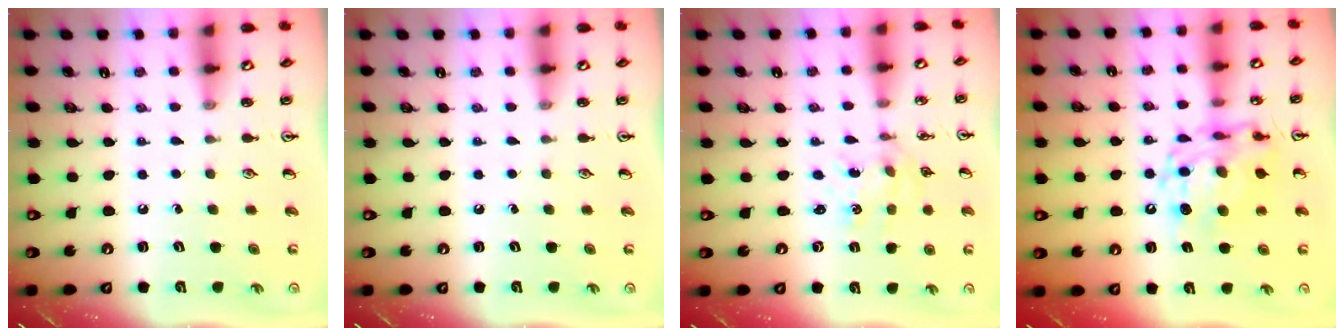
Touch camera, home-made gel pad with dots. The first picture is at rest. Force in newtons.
{"total": 0.0}
{"total": 1.1, "press": 1.1, "slide": 0.1}
{"total": 12.4, "press": 12.4, "slide": 1.2}